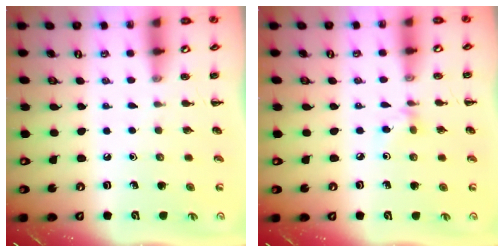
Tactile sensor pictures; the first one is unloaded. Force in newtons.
{"total": 4.9, "press": 4.6, "slide": 1.6}